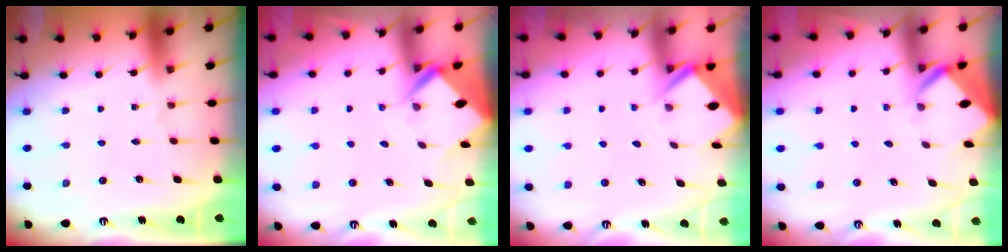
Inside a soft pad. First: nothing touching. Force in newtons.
{"total": 5.5, "press": 5.5, "slide": 0.4}
{"total": 2.4, "press": 2.4, "slide": 0.1}
{"total": 3.4, "press": 3.4, "slide": 0.1}